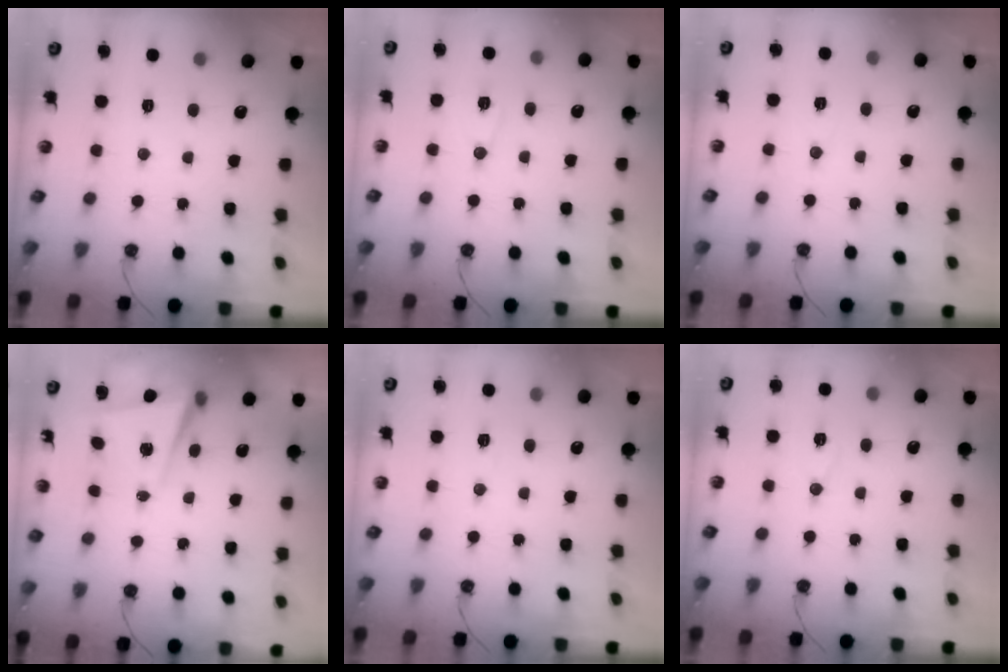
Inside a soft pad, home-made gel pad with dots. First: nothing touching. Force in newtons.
{"total": 6.6, "press": 6.2, "slide": 2.4}
{"total": 4.9, "press": 2.4, "slide": 4.3}
{"total": 5.4, "press": 5.3, "slide": 1.2}
{"total": 2.9, "press": 2.2, "slide": 1.9}
{"total": 6.3, "press": 5.0, "slide": 3.8}